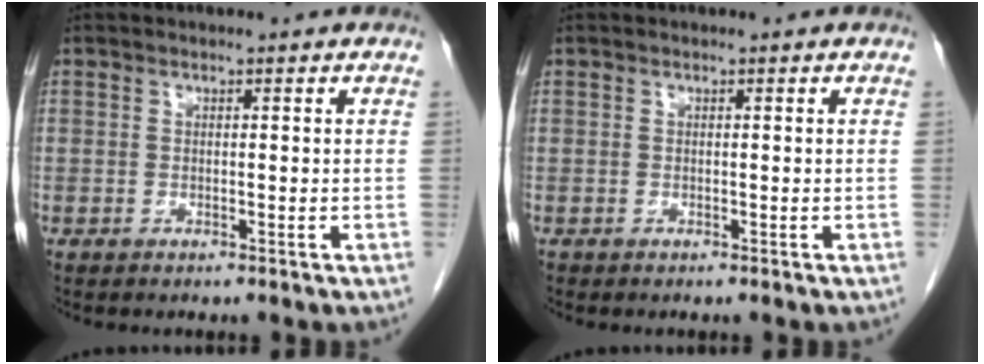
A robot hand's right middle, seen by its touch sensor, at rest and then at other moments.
{"total": 0.0}